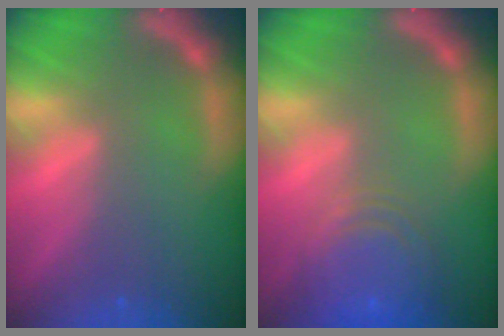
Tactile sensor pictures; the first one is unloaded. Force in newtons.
{"total": 8.0}